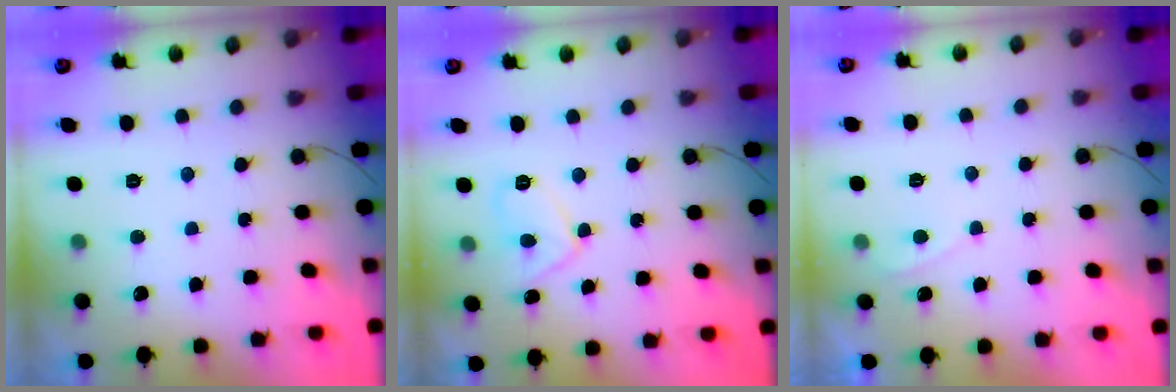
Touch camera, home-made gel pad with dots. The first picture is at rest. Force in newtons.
{"total": 7.0, "press": 7.0, "slide": 0.6}
{"total": 2.0, "press": 2.0, "slide": 0.2}